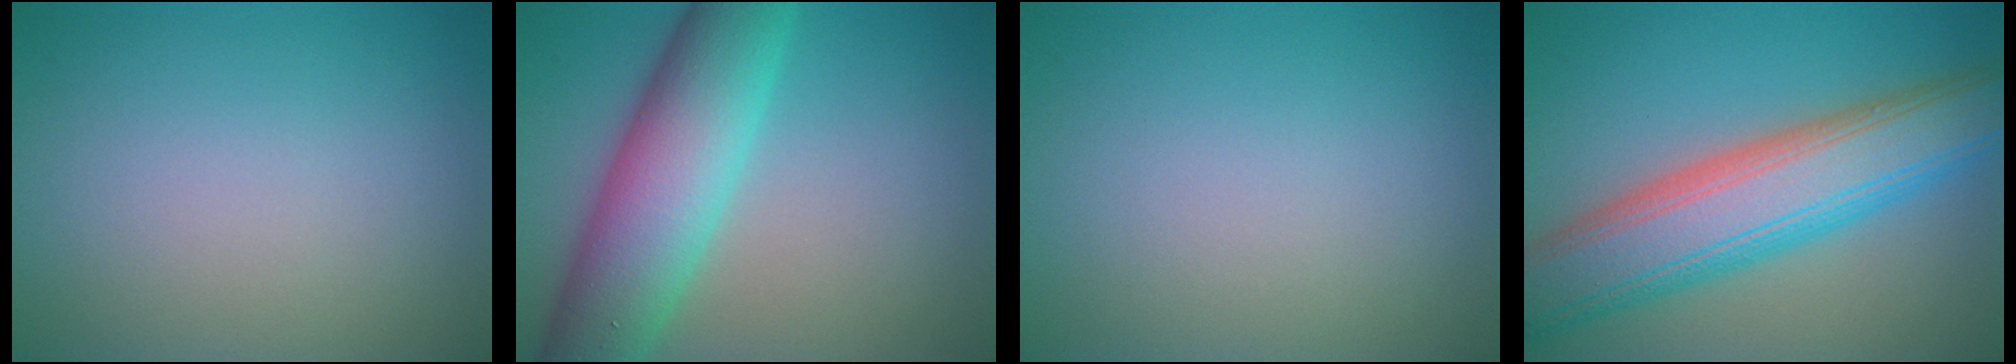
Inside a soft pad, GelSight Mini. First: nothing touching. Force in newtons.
{"total": 9.4, "press": 9.4, "slide": 0.7}
{"total": 0.0}
{"total": 10.0, "press": 10.0, "slide": 0.2}